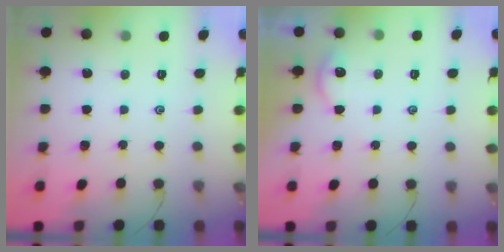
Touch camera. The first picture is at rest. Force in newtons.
{"total": 4.5, "press": 4.5, "slide": 0.3}